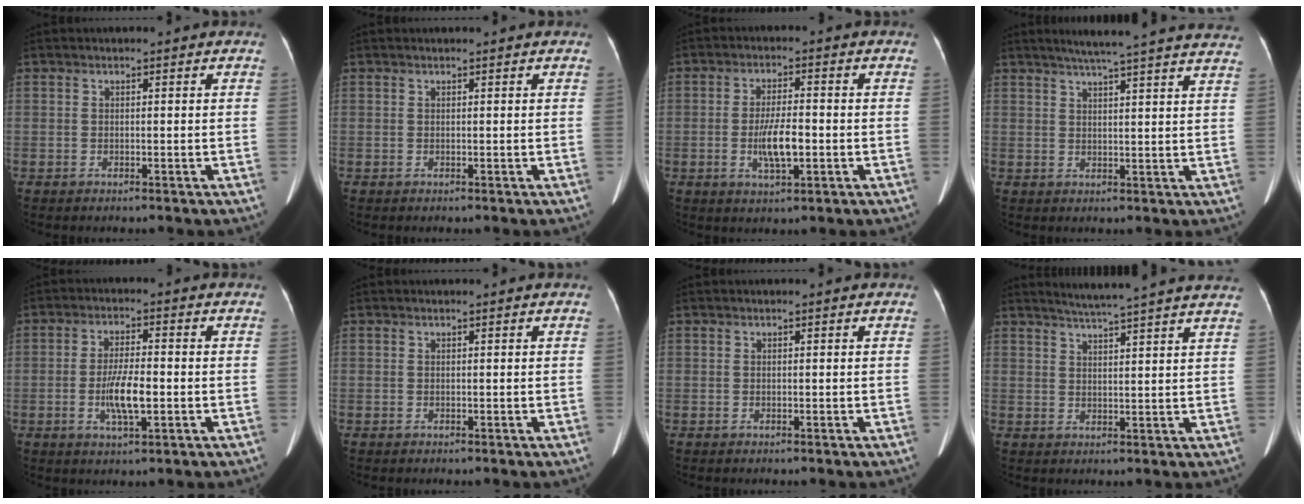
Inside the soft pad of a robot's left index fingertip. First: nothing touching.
{"total": 0.6, "force": [0.6, 0.0, 0.2], "torque": [-0.003, 0.007, 0.012]}
{"total": 5.8, "force": [-1.3, 1.4, 5.4], "torque": [-0.108, -0.003, -0.022]}
{"total": 20.7, "force": [18.4, 0.2, 9.5], "torque": [-0.140, -0.005, 0.224]}
{"total": 6.1, "force": [-1.5, 1.3, 5.8], "torque": [-0.116, -0.003, -0.026]}
{"total": 0.0}
{"total": 0.0}
{"total": 13.5, "force": [12.3, -0.9, 5.7], "torque": [-0.095, -0.006, 0.152]}